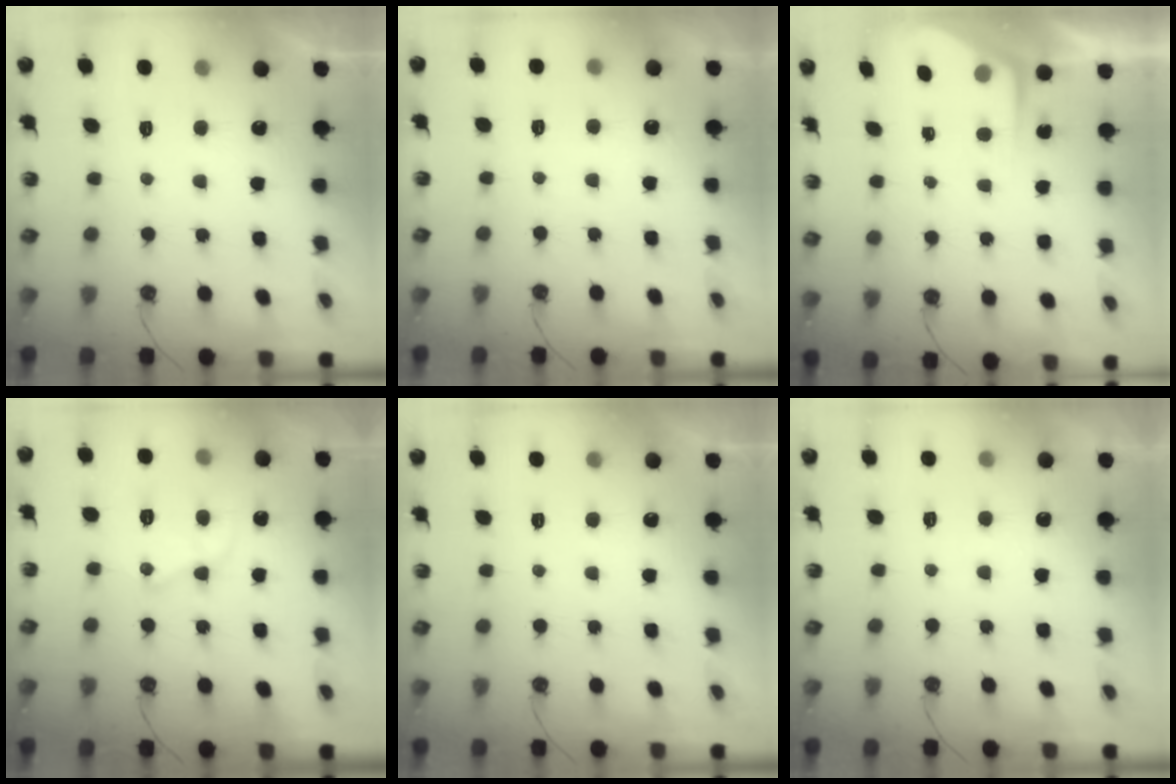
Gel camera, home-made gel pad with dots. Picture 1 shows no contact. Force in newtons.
{"total": 1.2, "press": 1.2, "slide": 0.3}
{"total": 2.7, "press": 2.7, "slide": 0.4}
{"total": 11.4, "press": 11.3, "slide": 0.9}
{"total": 0.0}
{"total": 2.6, "press": 2.6, "slide": 0.4}